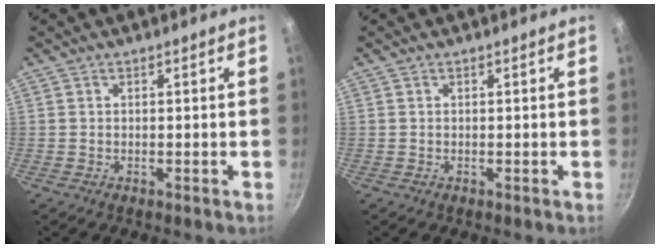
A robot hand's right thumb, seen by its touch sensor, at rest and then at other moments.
{"total": 0.0}